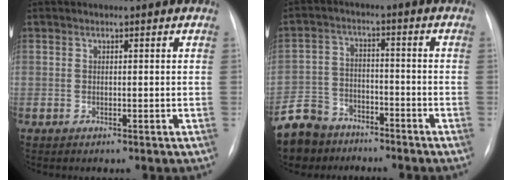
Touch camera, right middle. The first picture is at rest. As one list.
[{"total": 10.5, "force": [-8.4, 6.1, 1.7], "torque": [-0.057, 0.007, -0.149]}]